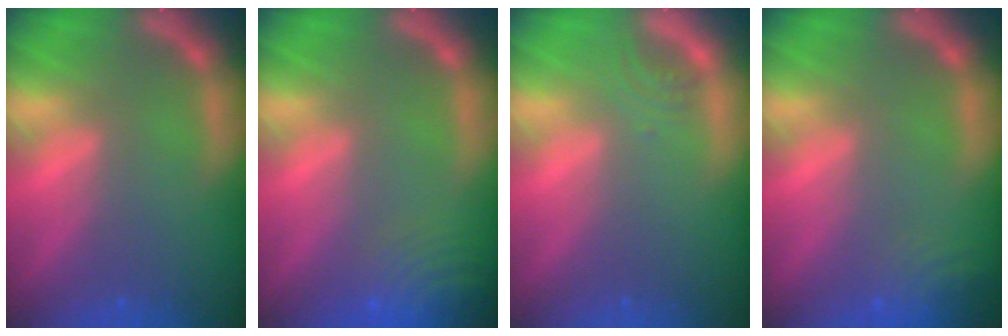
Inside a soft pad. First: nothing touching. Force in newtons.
{"total": 10.0}
{"total": 1.4}
{"total": 4.6}